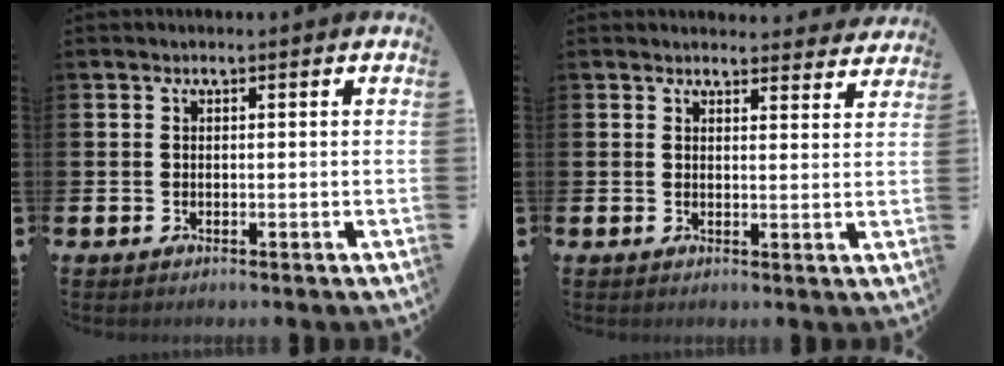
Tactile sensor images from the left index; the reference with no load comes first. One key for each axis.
{"total": 3.0, "fx": 3.0, "fy": 0.5, "fz": -0.1, "tx": 0.007, "ty": -0.023, "tz": 0.051}